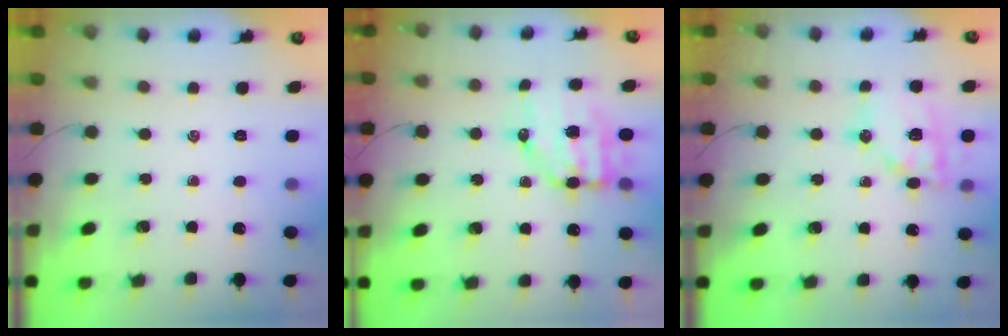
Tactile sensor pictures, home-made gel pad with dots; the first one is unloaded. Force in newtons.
{"total": 8.3, "press": 8.1, "slide": 1.6}
{"total": 12.6, "press": 12.5, "slide": 1.9}